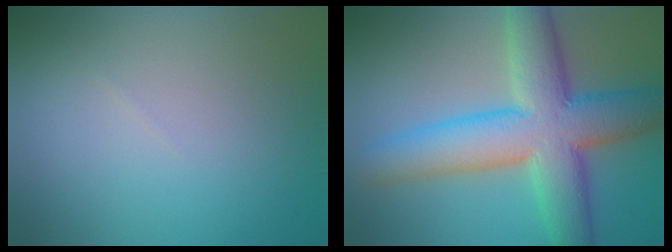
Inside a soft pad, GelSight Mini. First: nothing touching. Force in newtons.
{"total": 10.2, "press": 10.2, "slide": 0.3}